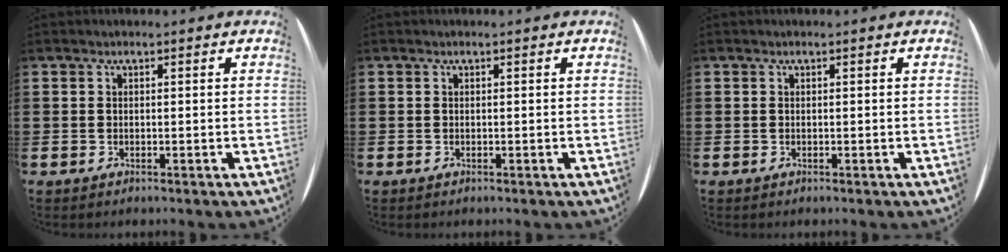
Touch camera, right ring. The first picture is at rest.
{"total": 0.0}
{"total": 0.0}